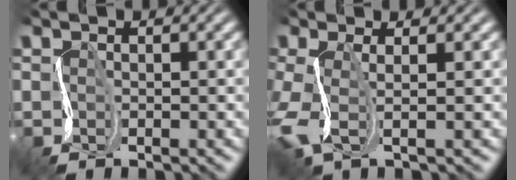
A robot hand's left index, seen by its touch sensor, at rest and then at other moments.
{"total": 3.1, "force": [0.0, 0.8, 3.0], "torque": [-0.078, -0.001, -0.005]}